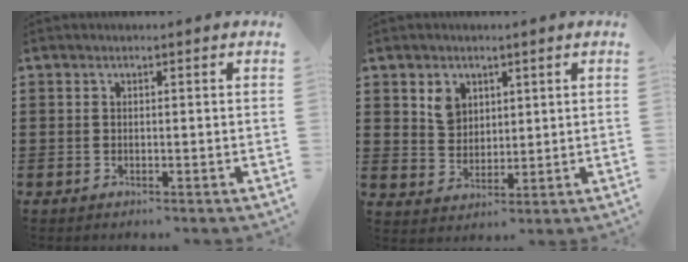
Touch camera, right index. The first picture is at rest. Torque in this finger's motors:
{"motor_torque": [0.45, 0.43, 0.13, 0.07]}